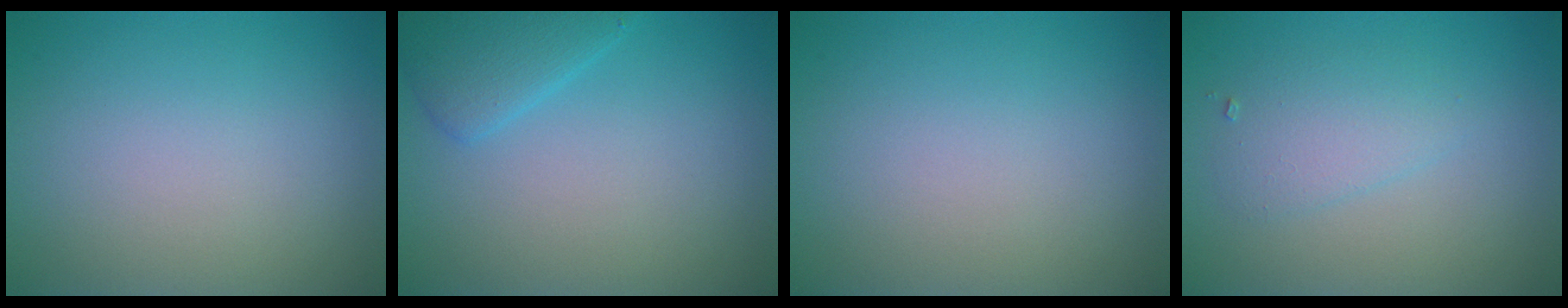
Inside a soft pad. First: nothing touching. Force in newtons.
{"total": 2.8, "press": 2.8, "slide": 0.2}
{"total": 0.0}
{"total": 2.2, "press": 2.2, "slide": 0.1}